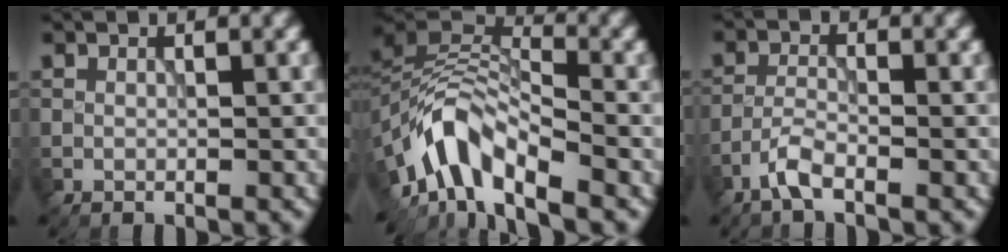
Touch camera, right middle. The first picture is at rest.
{"total": 7.8, "force": [-5.0, 3.2, 5.1], "torque": [-0.078, 0.009, -0.108]}
{"total": 2.4, "force": [-1.8, 0.5, 1.6], "torque": [-0.036, 0.002, -0.044]}